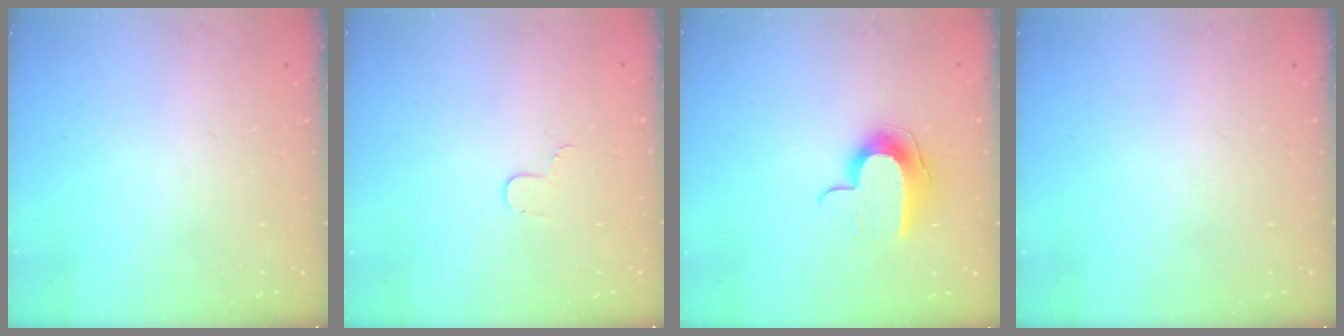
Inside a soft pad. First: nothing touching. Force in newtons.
{"total": 3.5, "press": 3.5, "slide": 0.4}
{"total": 9.8, "press": 9.8, "slide": 0.6}
{"total": 0.0}